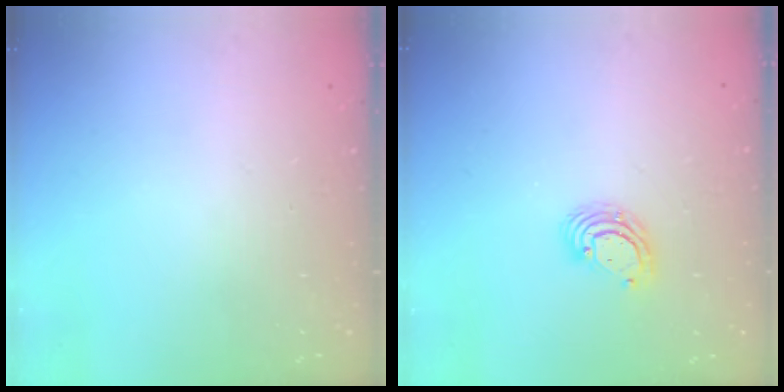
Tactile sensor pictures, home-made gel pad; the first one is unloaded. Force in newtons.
{"total": 5.2, "press": 5.2, "slide": 0.3}